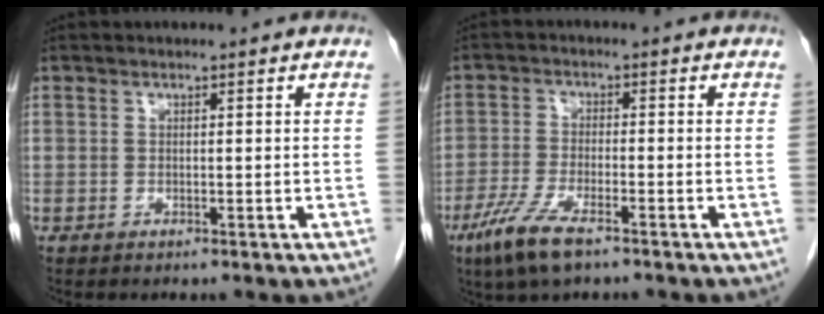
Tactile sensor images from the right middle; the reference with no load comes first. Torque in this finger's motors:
{"motor_torque": [0.97, -1.08, 0.22, 0.11]}